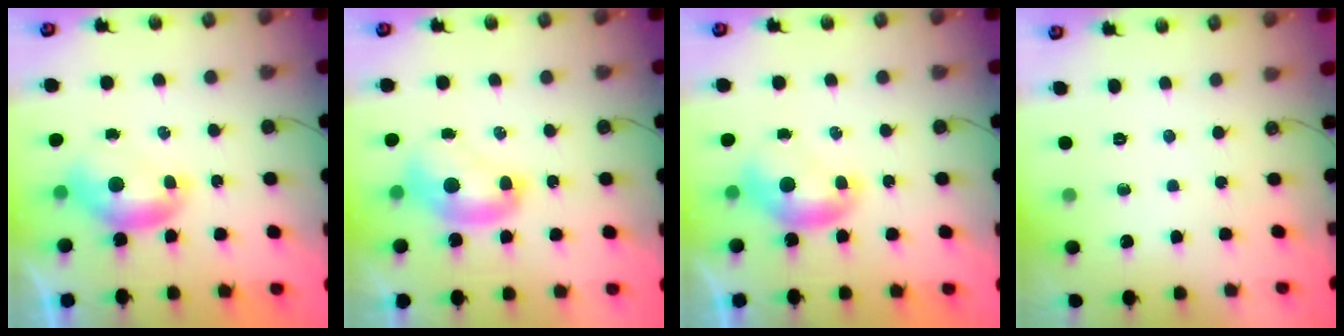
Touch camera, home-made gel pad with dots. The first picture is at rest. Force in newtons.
{"total": 2.3, "press": 2.3, "slide": 0.3}
{"total": 0.0}
{"total": 0.0}